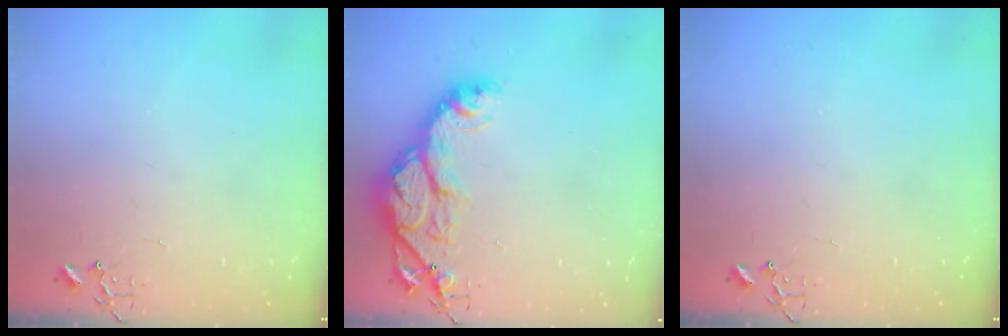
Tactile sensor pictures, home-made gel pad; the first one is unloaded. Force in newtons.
{"total": 15.3, "press": 15.3, "slide": 1.1}
{"total": 0.0}